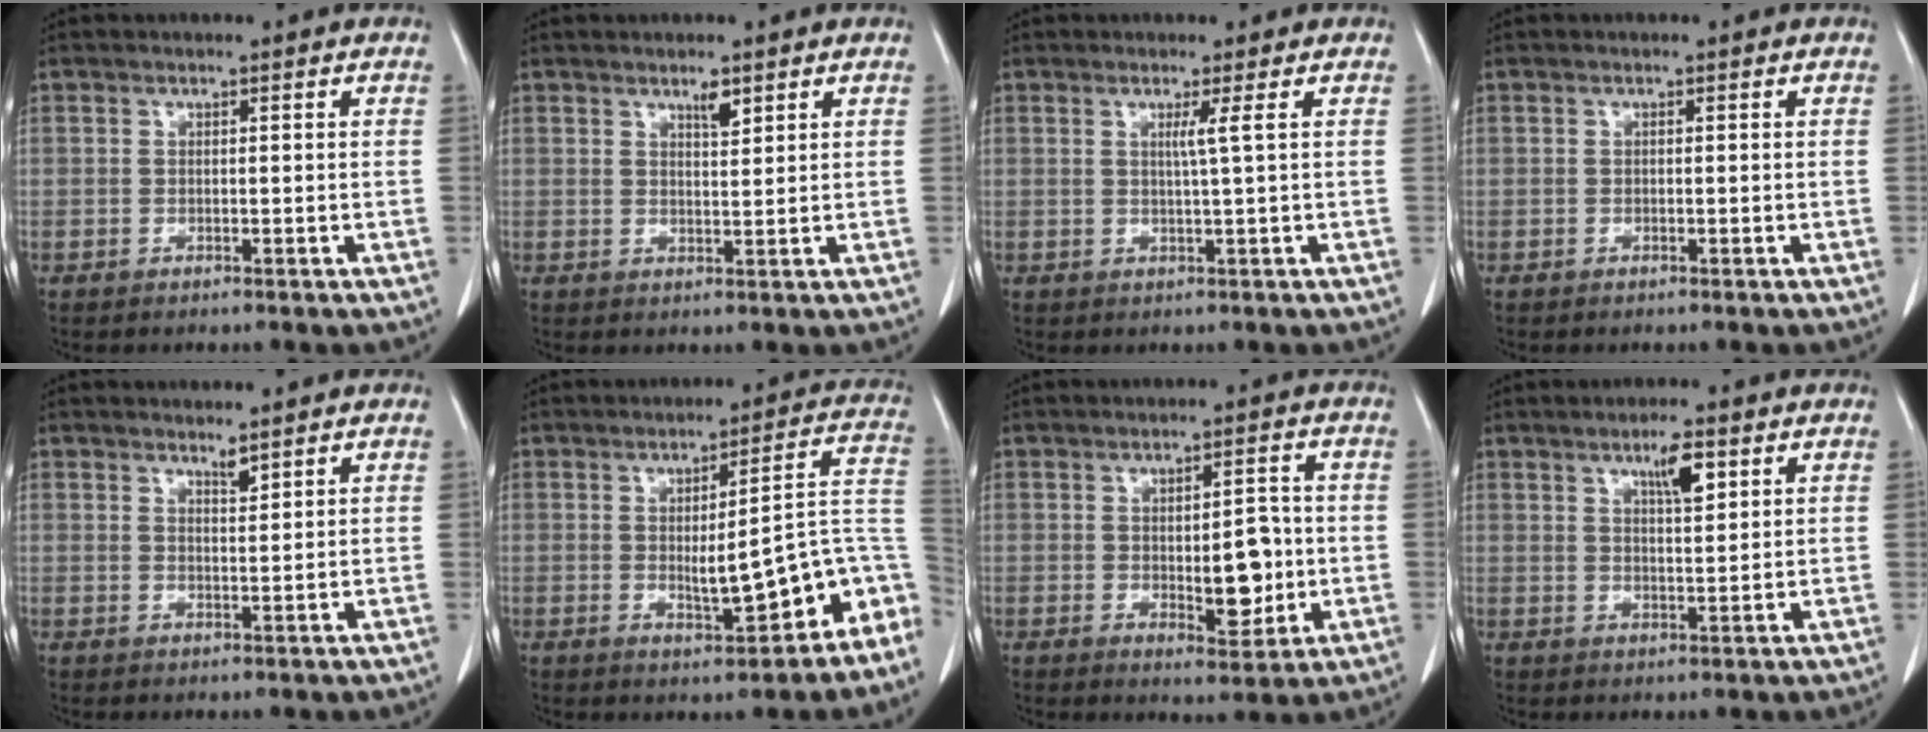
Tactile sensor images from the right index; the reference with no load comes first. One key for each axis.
{"total": 2.4, "fx": 1.7, "fy": 0.5, "fz": 1.5, "tx": -0.028, "ty": -0.004, "tz": 0.031}
{"total": 2.0, "fx": 0.7, "fy": -0.9, "fz": 1.6, "tx": -0.031, "ty": -0.007, "tz": 0.014}
{"total": 0.0}
{"total": 1.6, "fx": 1.5, "fy": 0.0, "fz": 0.7, "tx": -0.013, "ty": -0.007, "tz": 0.028}
{"total": 11.8, "fx": -4.2, "fy": 2.6, "fz": 10.7, "tx": -0.113, "ty": 0.027, "tz": -0.052}
{"total": 7.3, "fx": -0.7, "fy": 2.8, "fz": 6.7, "tx": -0.089, "ty": -0.006, "tz": -0.002}
{"total": 4.8, "fx": 2.6, "fy": 0.9, "fz": 4.0, "tx": -0.068, "ty": -0.001, "tz": 0.043}